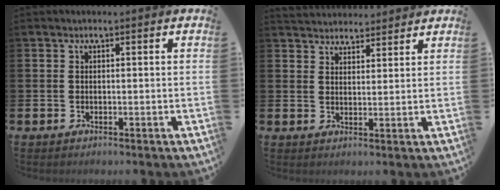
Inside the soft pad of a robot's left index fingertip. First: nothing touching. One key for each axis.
{"total": 3.7, "fx": 3.5, "fy": 0.9, "fz": -0.2, "tx": -0.006, "ty": -0.019, "tz": 0.065}